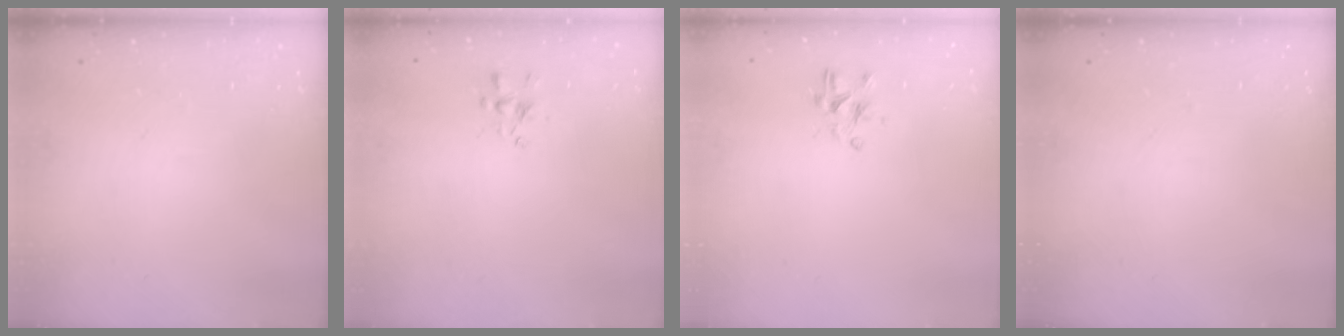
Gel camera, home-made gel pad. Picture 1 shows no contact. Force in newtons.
{"total": 1.6, "press": 1.5, "slide": 0.5}
{"total": 2.9, "press": 2.8, "slide": 0.6}
{"total": 0.0}